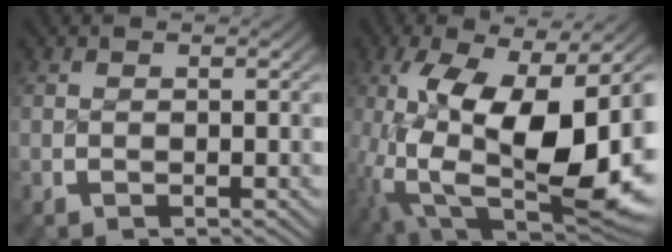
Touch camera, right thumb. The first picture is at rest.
{"total": 19.6, "force": [-2.6, 11.4, 15.8], "torque": [-0.312, -0.065, 0.002]}